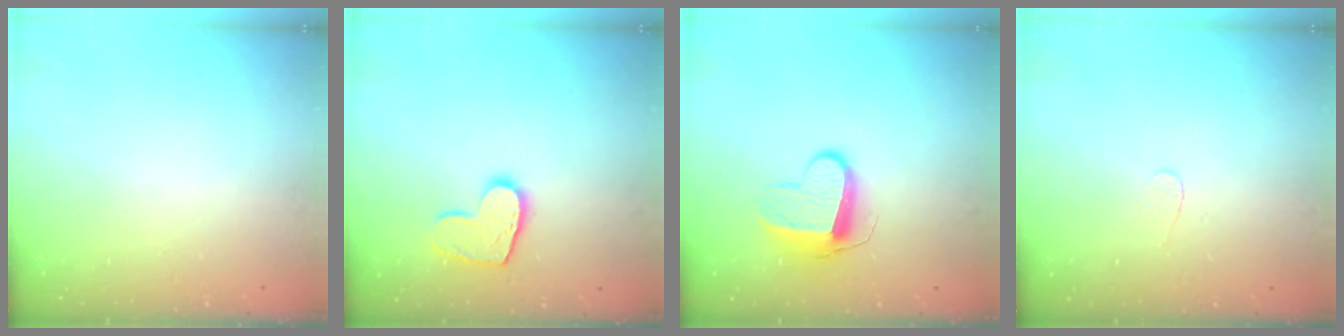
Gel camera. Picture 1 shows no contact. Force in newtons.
{"total": 10.6, "press": 10.6, "slide": 0.8}
{"total": 9.5, "press": 9.5, "slide": 0.2}
{"total": 3.3, "press": 3.3, "slide": 0.3}